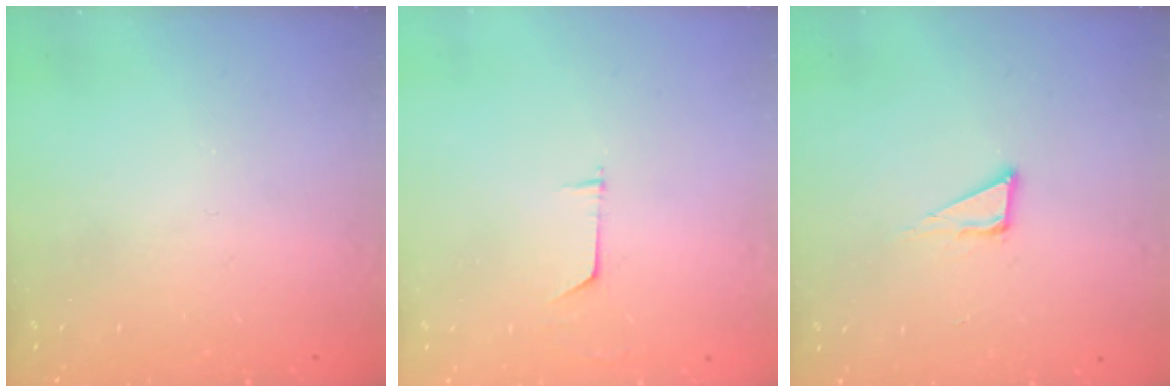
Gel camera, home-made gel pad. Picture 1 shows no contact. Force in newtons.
{"total": 3.2, "press": 3.2, "slide": 0.3}
{"total": 6.4, "press": 6.4, "slide": 0.4}